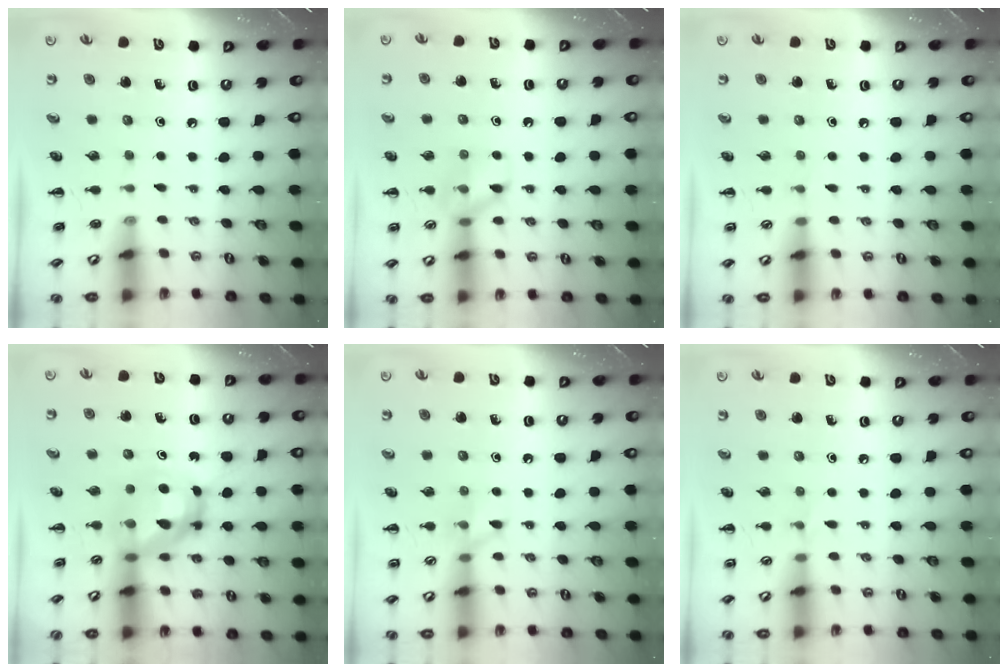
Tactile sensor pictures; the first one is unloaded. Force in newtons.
{"total": 8.8, "press": 8.7, "slide": 1.0}
{"total": 2.9, "press": 2.7, "slide": 1.1}
{"total": 7.0, "press": 6.9, "slide": 1.3}
{"total": 6.1, "press": 6.1, "slide": 1.0}
{"total": 3.7, "press": 3.5, "slide": 1.2}